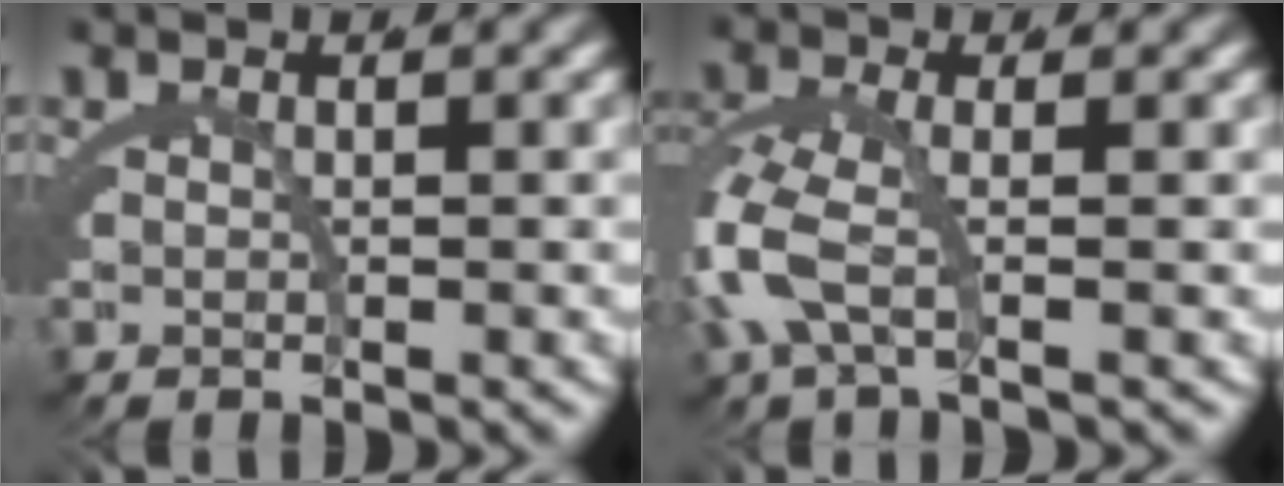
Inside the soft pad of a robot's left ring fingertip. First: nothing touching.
{"total": 4.0, "force": [-0.9, 1.5, 3.6], "torque": [-0.112, -0.021, -0.005]}